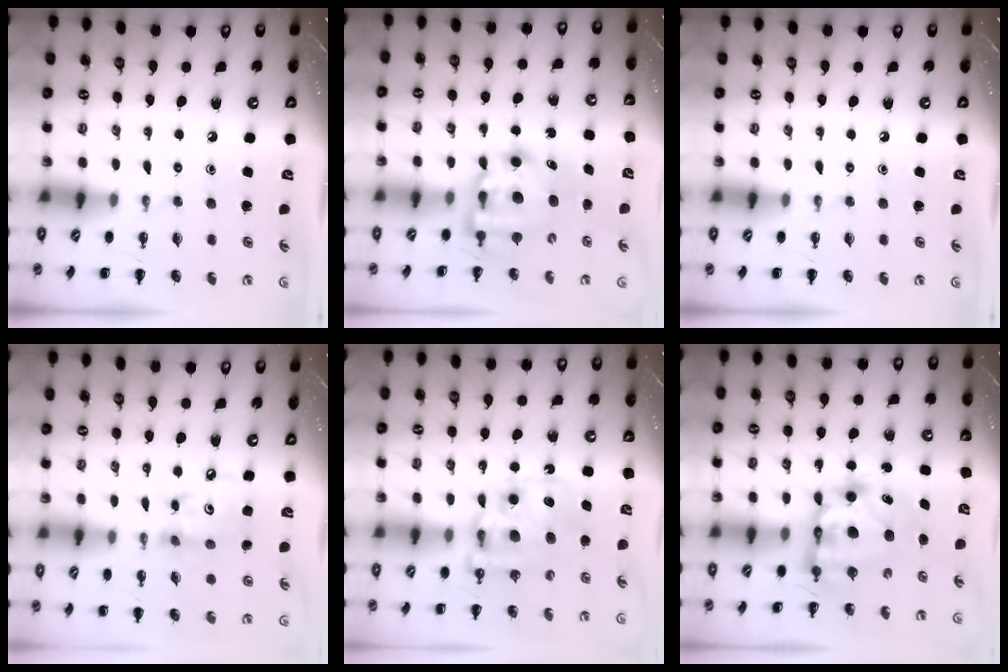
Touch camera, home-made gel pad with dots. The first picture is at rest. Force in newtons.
{"total": 6.2, "press": 6.1, "slide": 1.0}
{"total": 0.0}
{"total": 6.9, "press": 6.8, "slide": 1.3}
{"total": 11.2, "press": 10.9, "slide": 2.7}
{"total": 8.1, "press": 7.9, "slide": 1.8}